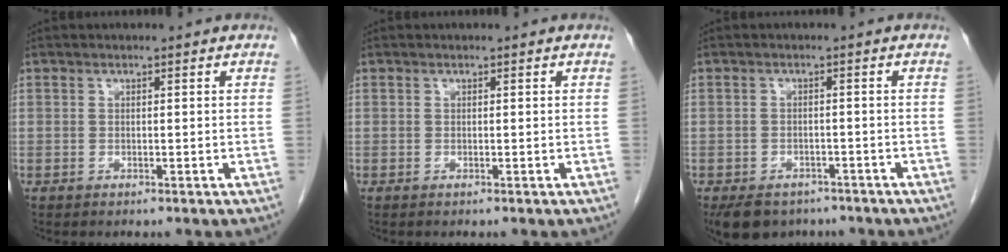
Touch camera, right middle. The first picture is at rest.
{"total": 0.0}
{"total": 7.4, "force": [-5.7, 4.2, 2.2], "torque": [-0.037, -0.002, -0.079]}